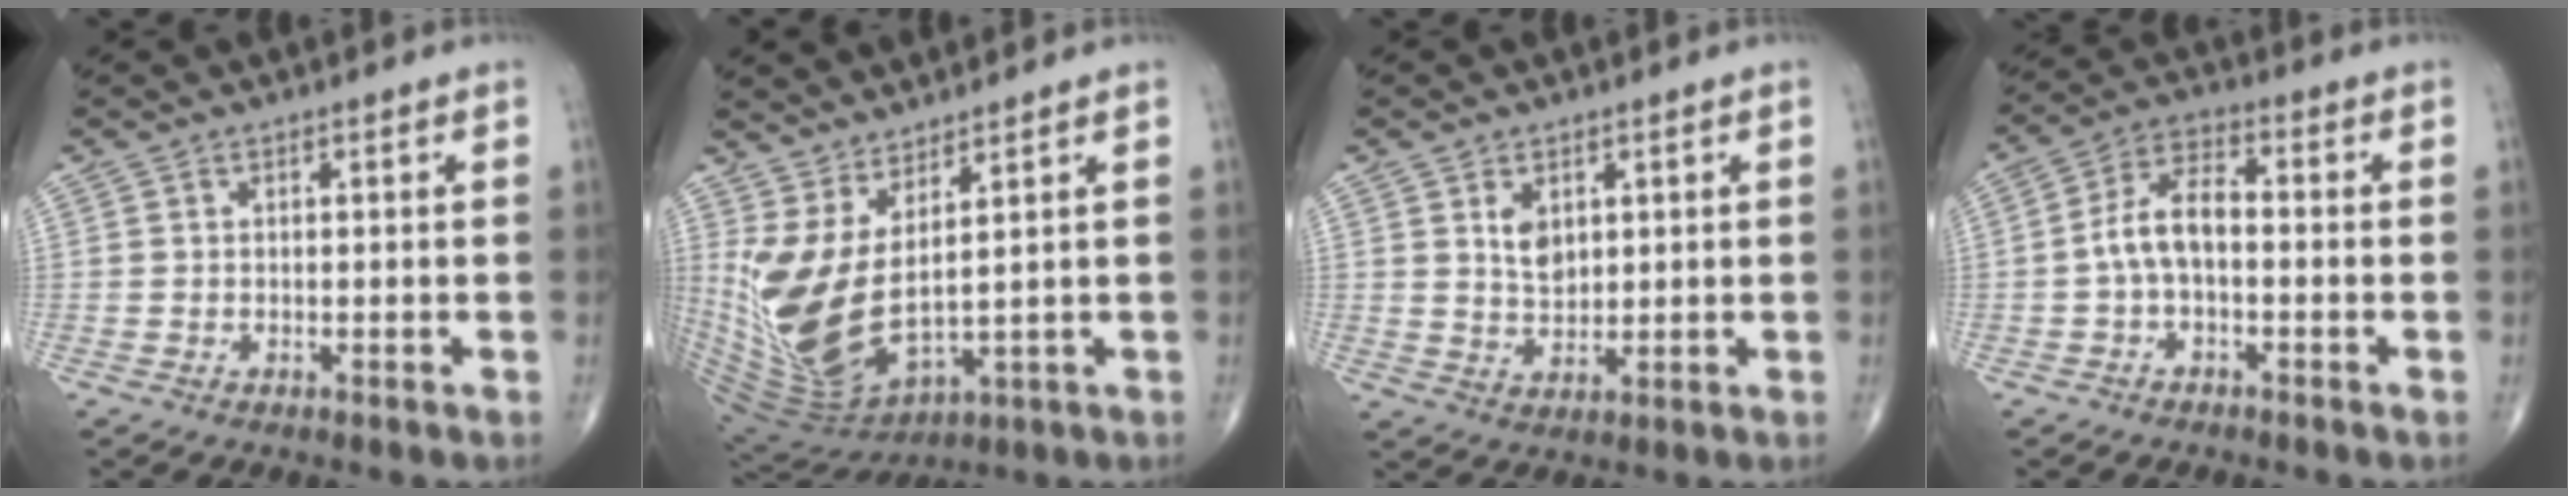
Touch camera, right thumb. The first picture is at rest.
{"total": 14.3, "force": [4.5, 4.5, 12.8], "torque": [-0.275, -0.053, 0.112]}
{"total": 4.4, "force": [1.7, 2.9, 2.9], "torque": [-0.036, -0.017, 0.036]}
{"total": 7.2, "force": [-1.1, 3.7, 6.1], "torque": [-0.117, 0.031, -0.030]}